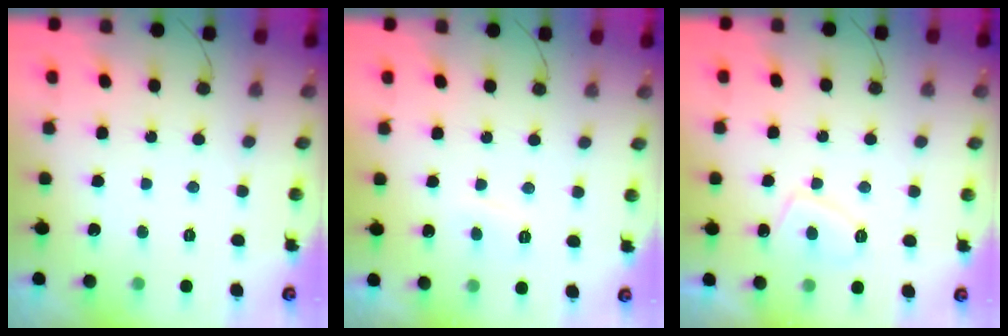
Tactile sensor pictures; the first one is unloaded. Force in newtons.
{"total": 2.8, "press": 2.7, "slide": 0.8}
{"total": 4.7, "press": 4.5, "slide": 1.1}